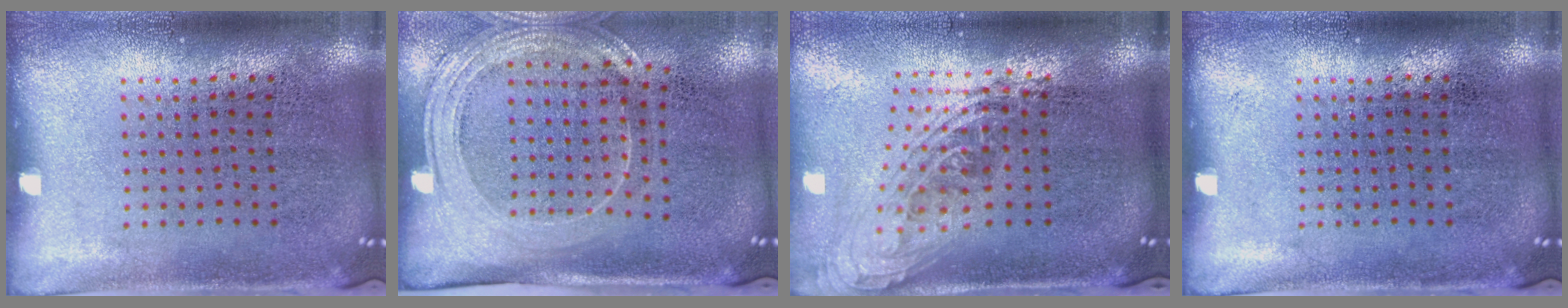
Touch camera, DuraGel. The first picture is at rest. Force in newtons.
{"total": 2.1, "press": 1.8, "slide": 1.1}
{"total": 2.1, "press": 1.6, "slide": 1.4}
{"total": 0.0}